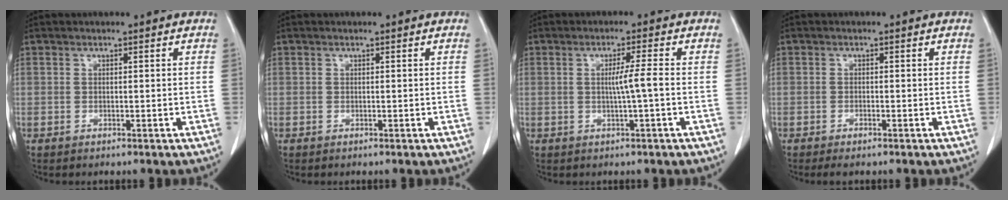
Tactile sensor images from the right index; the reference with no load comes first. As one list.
[{"total": 0.0}, {"total": 3.3, "force": [-0.3, -0.7, 3.2], "torque": [-0.054, -0.002, -0.004]}, {"total": 1.7, "force": [-1.3, 0.2, 1.0], "torque": [-0.018, -0.005, -0.019]}]